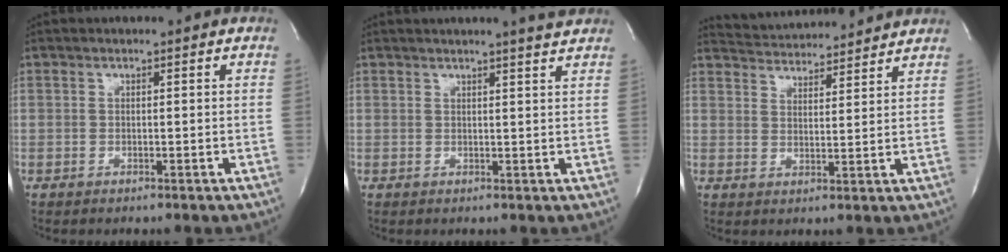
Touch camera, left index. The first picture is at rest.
{"total": 4.2, "force": [3.8, -0.7, 1.7], "torque": [-0.028, -0.003, 0.035]}
{"total": 11.6, "force": [11.2, 1.4, 2.6], "torque": [-0.050, 0.017, 0.161]}